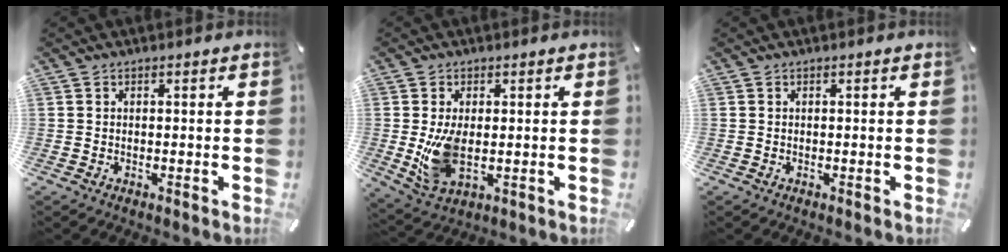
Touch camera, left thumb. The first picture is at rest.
{"total": 8.9, "force": [0.1, 5.0, 7.3], "torque": [-0.142, -0.016, 0.000]}
{"total": 0.0}